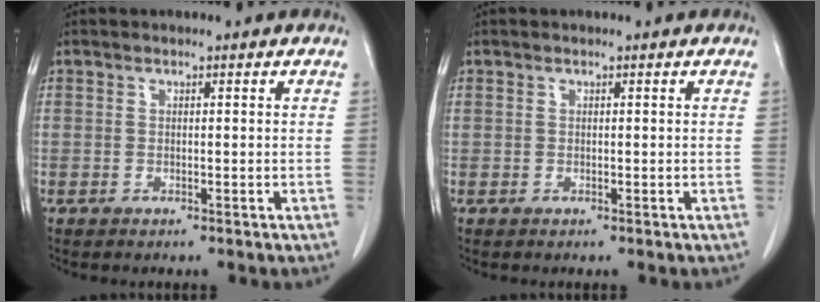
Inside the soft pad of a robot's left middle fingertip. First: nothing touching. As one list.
[{"total": 0.0}]